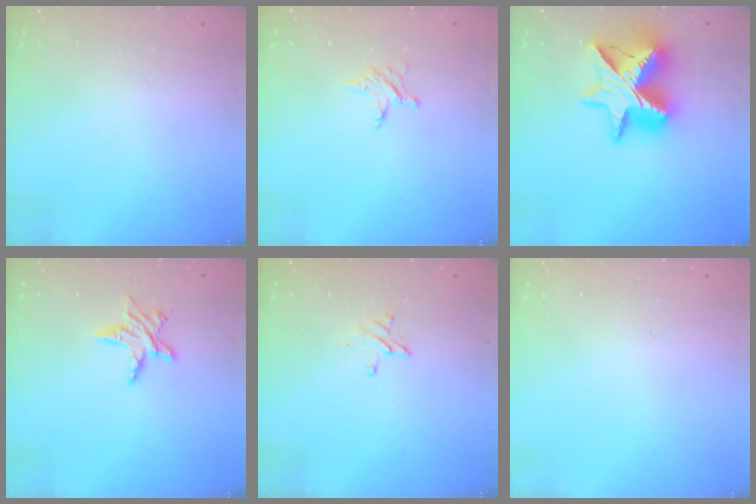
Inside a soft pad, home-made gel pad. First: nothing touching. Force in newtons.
{"total": 2.9, "press": 2.9, "slide": 0.3}
{"total": 17.1, "press": 17.0, "slide": 1.4}
{"total": 6.5, "press": 6.5, "slide": 0.3}
{"total": 2.3, "press": 2.3, "slide": 0.2}
{"total": 0.0}